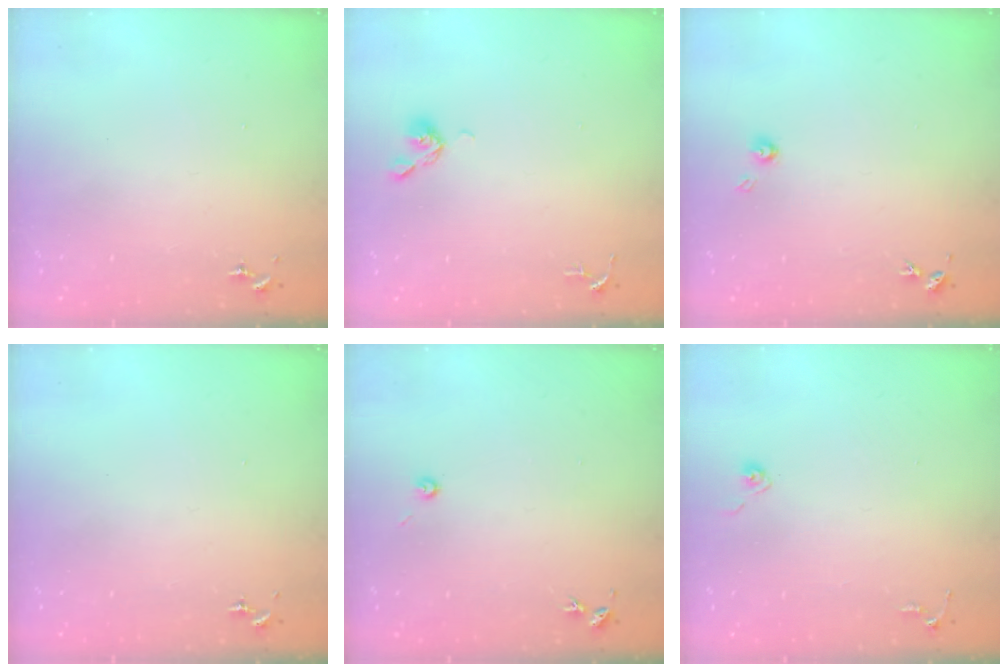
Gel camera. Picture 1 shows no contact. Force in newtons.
{"total": 5.2, "press": 5.1, "slide": 0.9}
{"total": 3.9, "press": 3.9, "slide": 0.5}
{"total": 0.0}
{"total": 3.0, "press": 3.0, "slide": 0.3}
{"total": 4.8, "press": 4.8, "slide": 0.4}